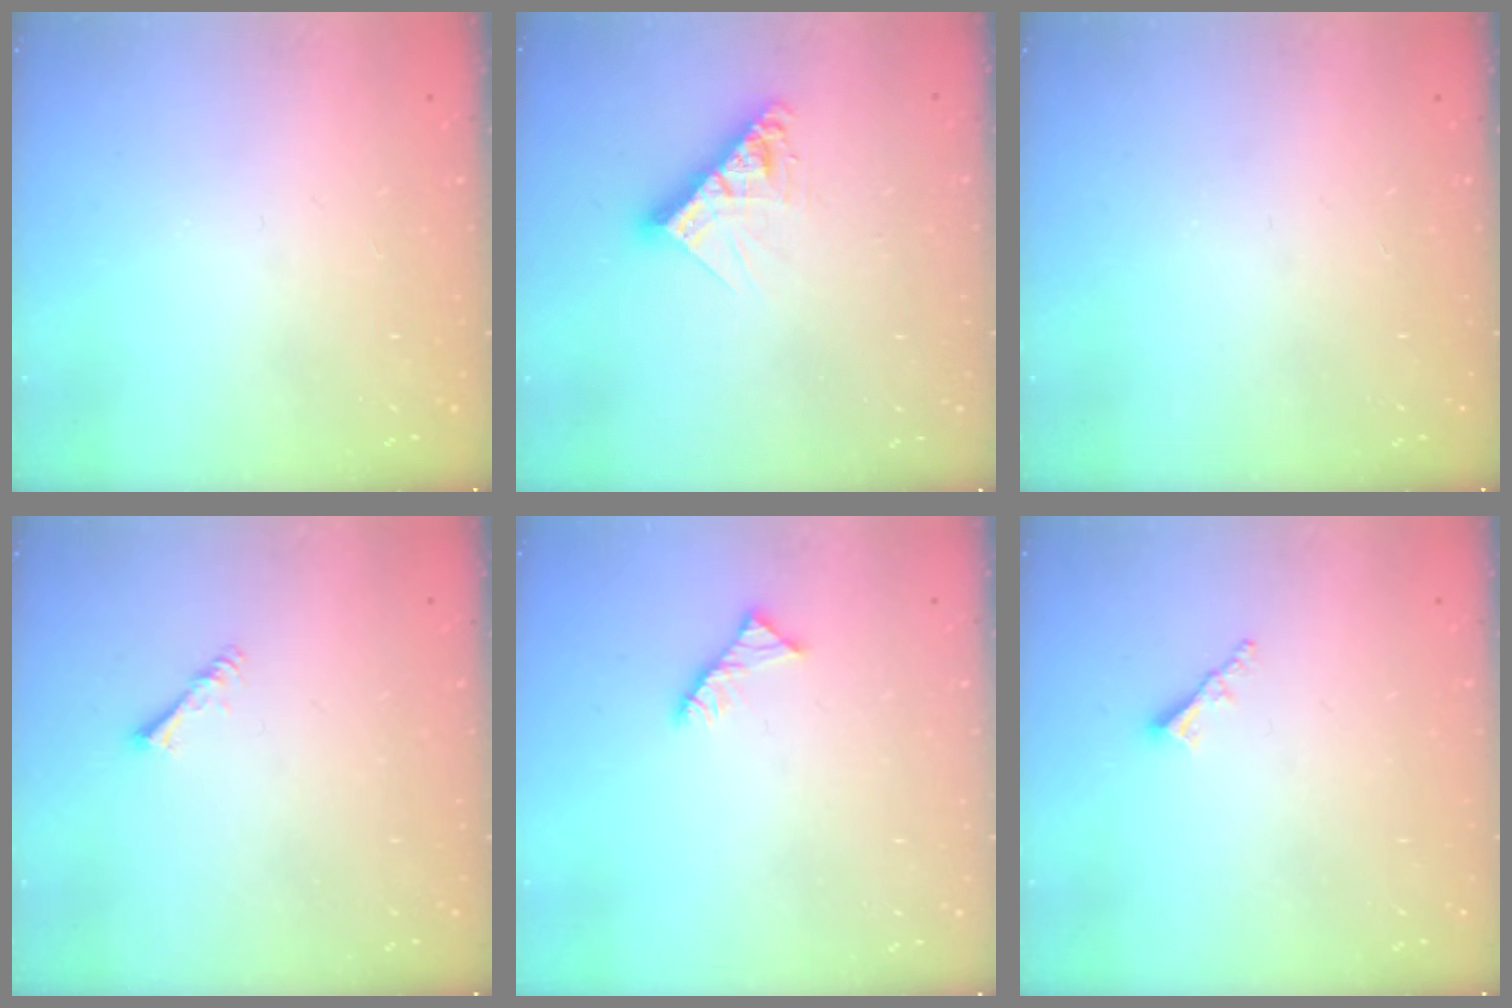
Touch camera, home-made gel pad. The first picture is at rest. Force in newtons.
{"total": 9.7, "press": 9.7, "slide": 0.8}
{"total": 0.0}
{"total": 1.4, "press": 1.3, "slide": 0.3}
{"total": 2.9, "press": 2.9, "slide": 0.4}
{"total": 2.3, "press": 2.2, "slide": 0.6}